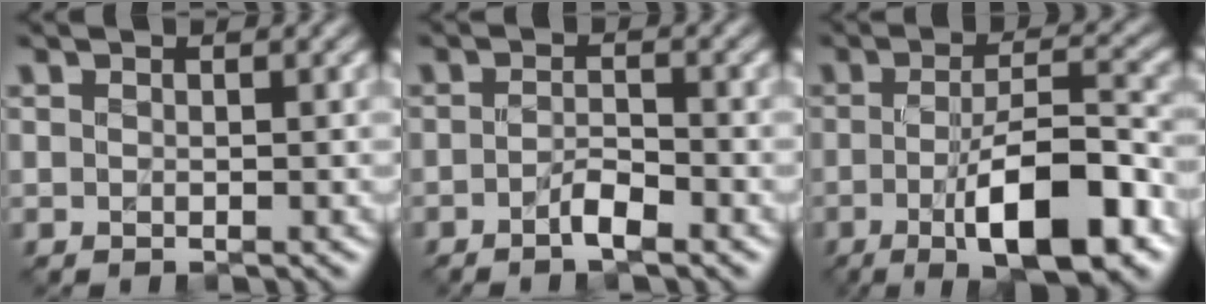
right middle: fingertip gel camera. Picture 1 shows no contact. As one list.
[{"total": 1.9, "force": [-1.2, 0.4, 1.5], "torque": [-0.030, 0.007, -0.024]}, {"total": 9.6, "force": [-3.4, 2.5, 8.6], "torque": [-0.135, 0.008, -0.058]}]